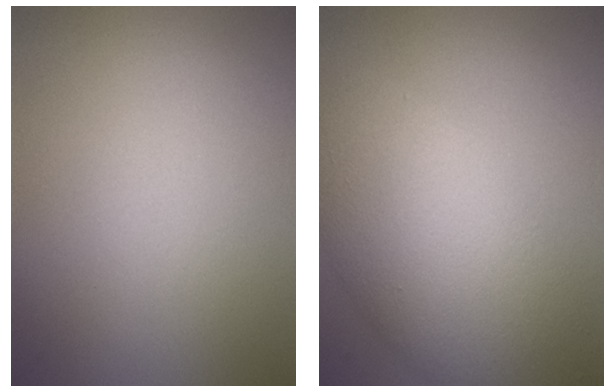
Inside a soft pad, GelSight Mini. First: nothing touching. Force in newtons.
{"total": 9.1, "press": 9.1, "slide": 0.1}